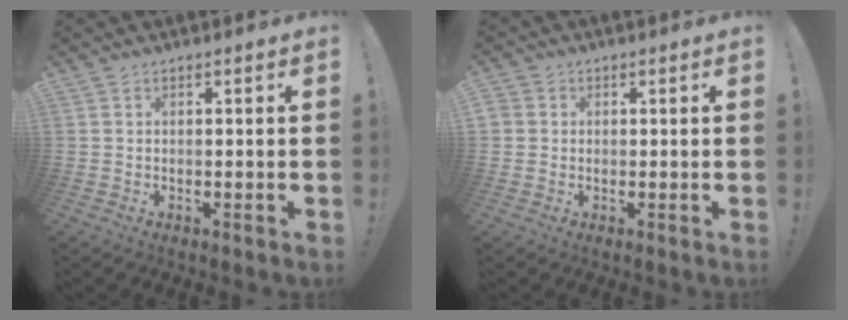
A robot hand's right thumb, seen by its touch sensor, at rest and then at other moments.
{"total": 1.9, "force": [0.1, 1.8, 0.6], "torque": [-0.020, 0.007, 0.003]}